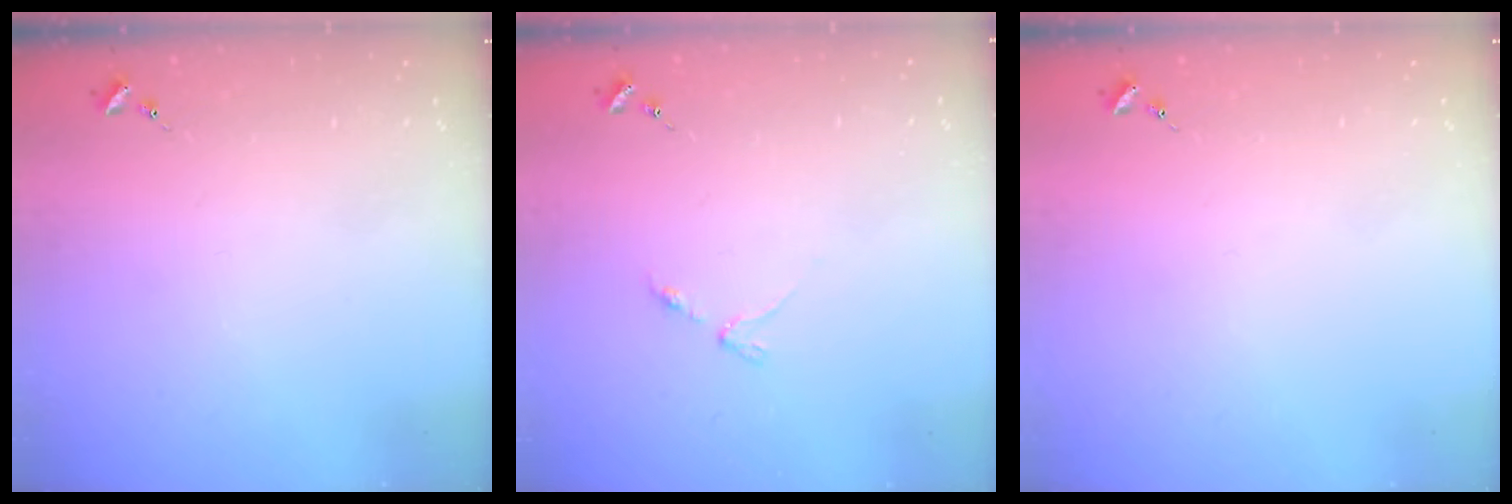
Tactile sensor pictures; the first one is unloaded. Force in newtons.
{"total": 3.2, "press": 3.1, "slide": 0.5}
{"total": 0.0}